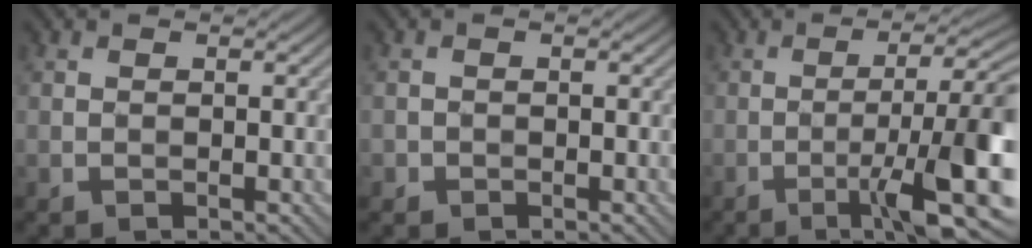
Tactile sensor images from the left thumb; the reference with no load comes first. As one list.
[{"total": 0.9, "force": [-0.4, 0.8, 0.1], "torque": [0.000, -0.003, -0.010]}, {"total": 12.8, "force": [-4.1, 2.0, 12.0], "torque": [-0.172, 0.014, -0.060]}]